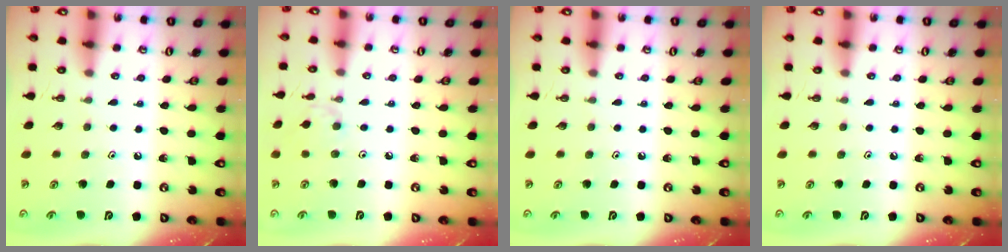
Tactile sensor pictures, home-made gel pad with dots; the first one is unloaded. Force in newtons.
{"total": 2.4, "press": 2.3, "slide": 0.5}
{"total": 0.0}
{"total": 0.0}